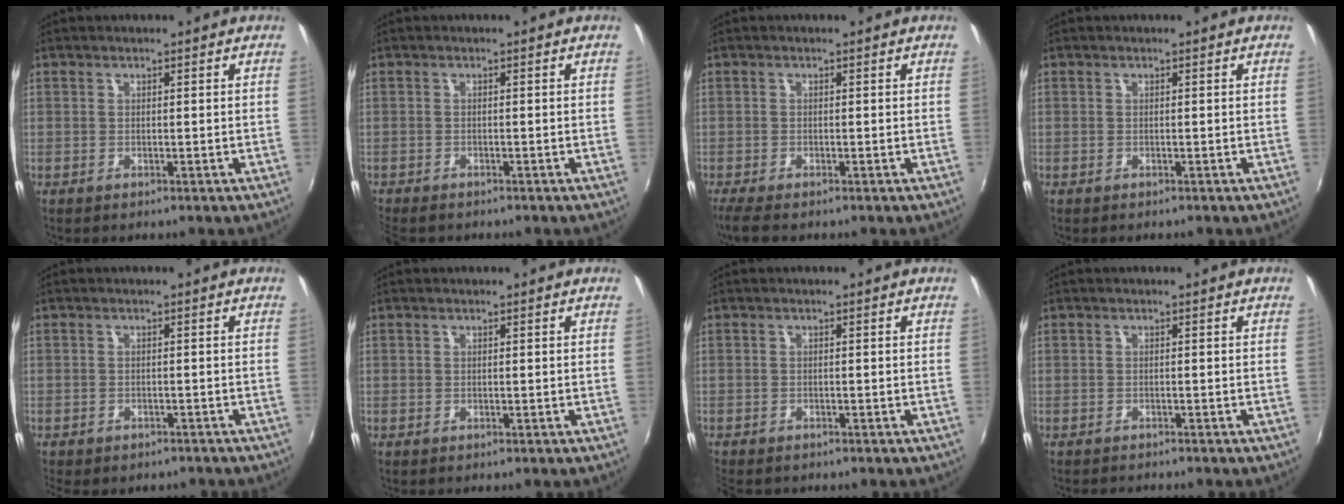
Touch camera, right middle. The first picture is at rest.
{"total": 3.1, "force": [-2.7, 1.0, 1.1], "torque": [-0.033, -0.019, -0.048]}
{"total": 4.7, "force": [-3.7, 0.6, 2.8], "torque": [-0.068, -0.024, -0.071]}
{"total": 0.0}
{"total": 5.2, "force": [-4.2, 2.0, 2.2], "torque": [-0.051, -0.020, -0.054]}
{"total": 0.0}
{"total": 2.4, "force": [-2.1, 0.8, 0.8], "torque": [-0.023, -0.015, -0.037]}
{"total": 2.1, "force": [-2.1, 0.1, 0.5], "torque": [-0.018, -0.012, -0.034]}